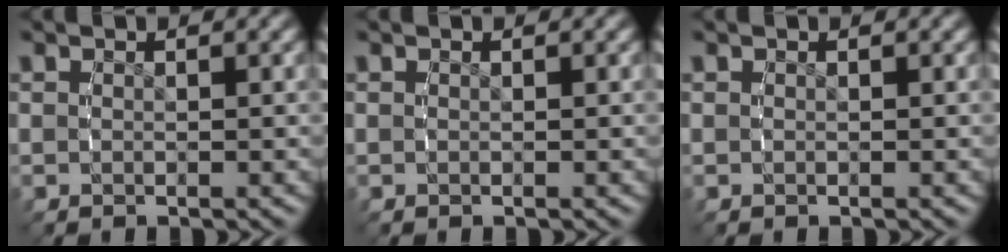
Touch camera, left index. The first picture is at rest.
{"total": 0.0}
{"total": 0.0}